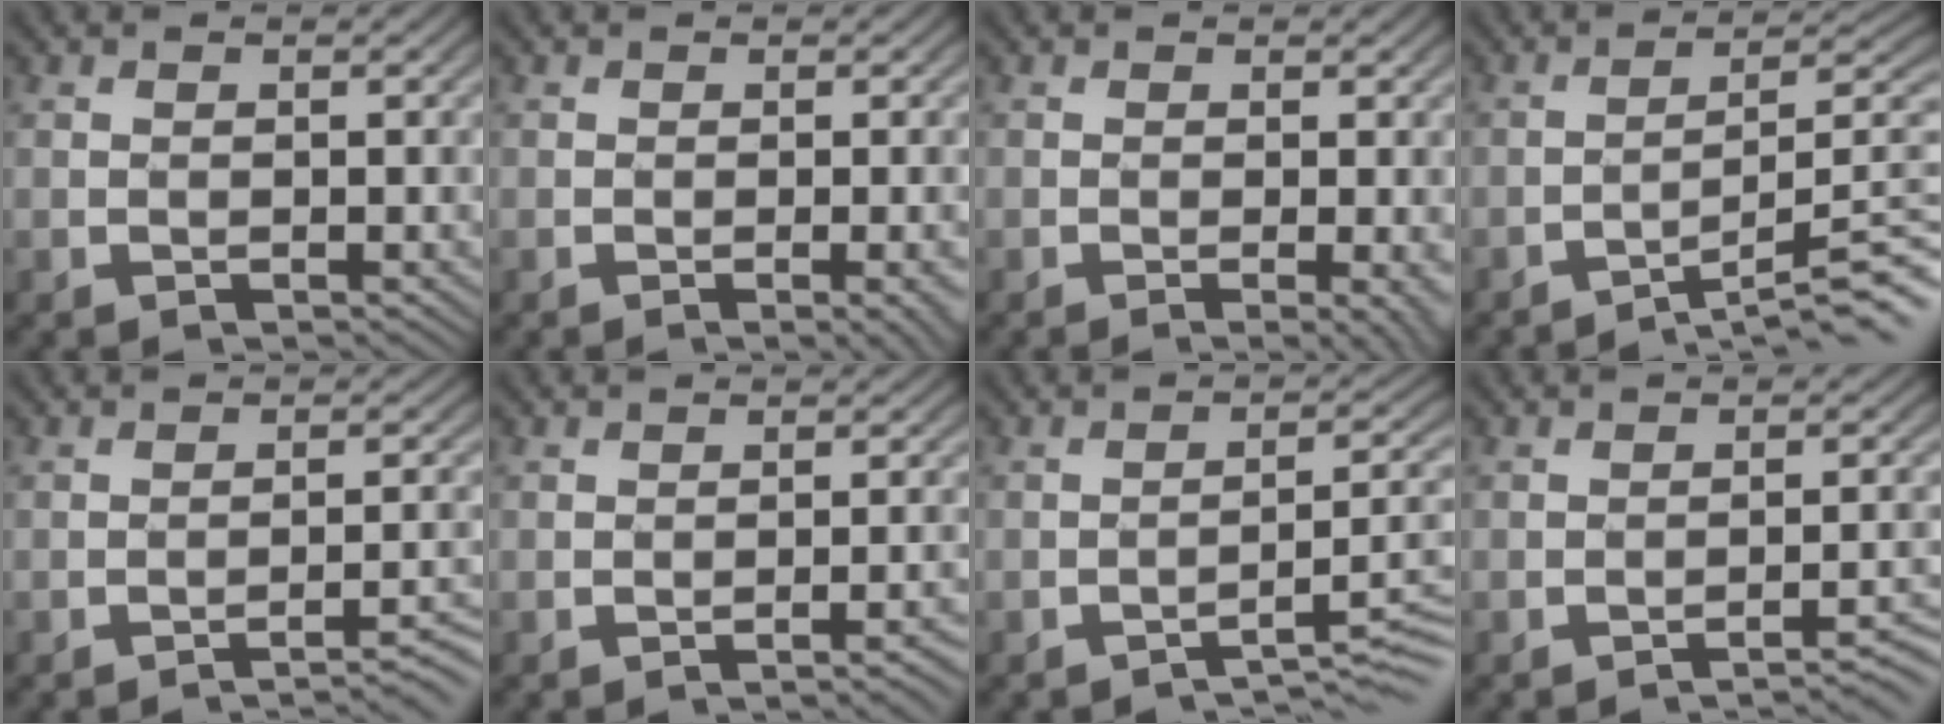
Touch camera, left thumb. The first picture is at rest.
{"total": 3.0, "force": [-1.0, 0.5, 2.8], "torque": [-0.032, 0.007, -0.017]}
{"total": 2.9, "force": [-0.8, 0.5, 2.8], "torque": [-0.037, 0.002, -0.015]}
{"total": 9.5, "force": [-5.8, 1.7, 7.4], "torque": [-0.101, 0.014, -0.083]}
{"total": 4.3, "force": [-3.1, 0.6, 3.0], "torque": [-0.039, 0.015, -0.053]}
{"total": 2.6, "force": [-1.4, 0.5, 2.1], "torque": [-0.020, 0.012, -0.027]}
{"total": 5.7, "force": [-3.8, 1.1, 4.1], "torque": [-0.055, 0.017, -0.064]}
{"total": 3.9, "force": [-2.8, 0.6, 2.7], "torque": [-0.032, 0.014, -0.049]}